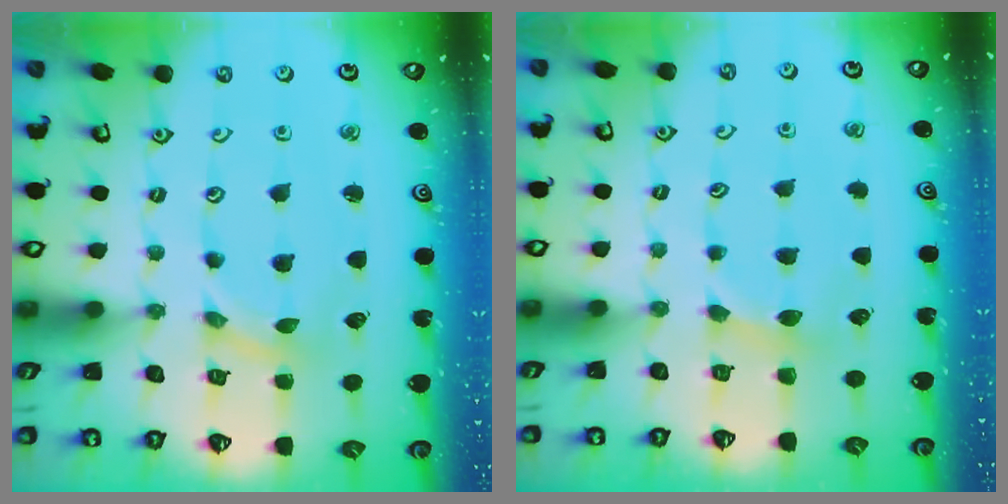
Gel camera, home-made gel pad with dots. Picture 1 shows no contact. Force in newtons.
{"total": 2.5, "press": 2.4, "slide": 0.2}